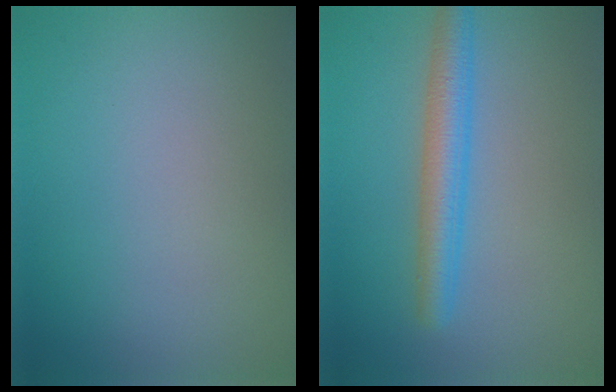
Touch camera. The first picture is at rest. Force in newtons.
{"total": 3.7, "press": 3.7, "slide": 0.1}